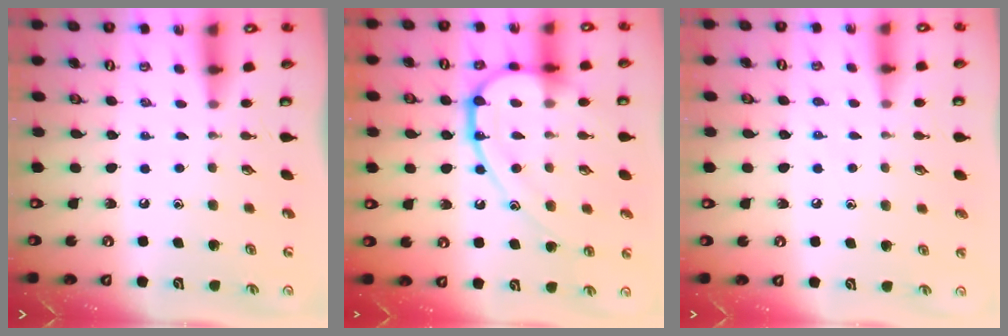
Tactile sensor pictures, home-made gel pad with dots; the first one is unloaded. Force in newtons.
{"total": 16.6, "press": 16.5, "slide": 1.4}
{"total": 4.2, "press": 4.2, "slide": 0.5}